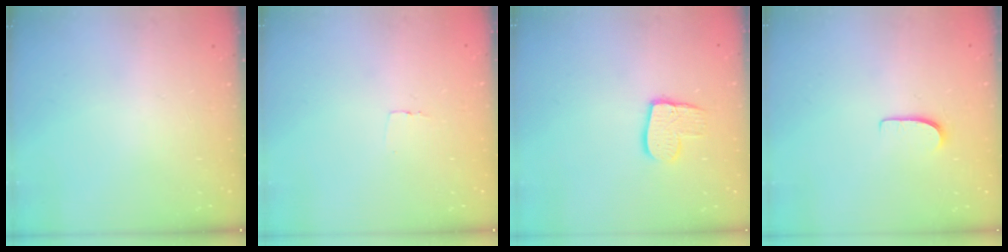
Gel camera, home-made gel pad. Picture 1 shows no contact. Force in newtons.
{"total": 2.3, "press": 2.3, "slide": 0.1}
{"total": 10.0, "press": 10.0, "slide": 0.8}
{"total": 5.1, "press": 5.1, "slide": 0.5}